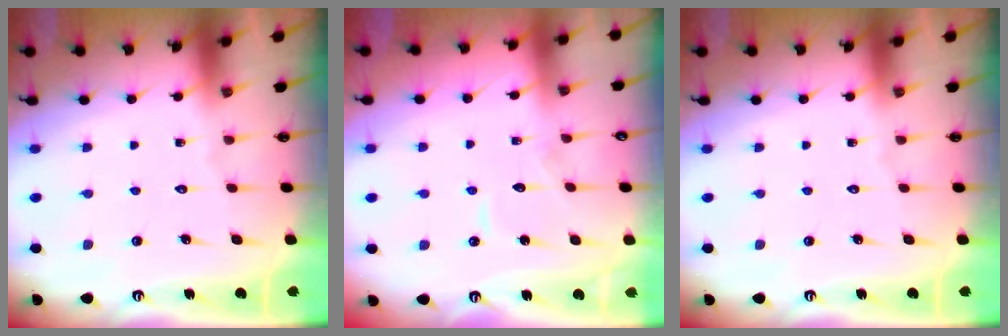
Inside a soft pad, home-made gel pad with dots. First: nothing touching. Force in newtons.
{"total": 6.5, "press": 6.5, "slide": 0.5}
{"total": 0.0}